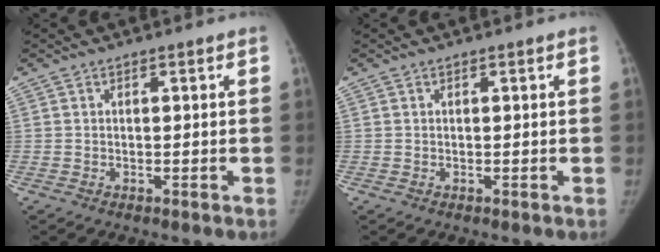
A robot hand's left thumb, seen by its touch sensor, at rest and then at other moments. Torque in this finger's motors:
{"motor_torque": [-0.02, -0.02, 0.07, -0.05, 0.00]}